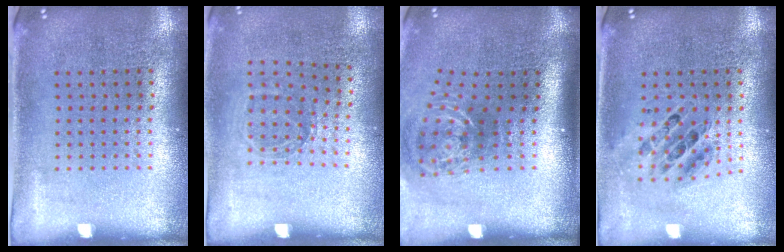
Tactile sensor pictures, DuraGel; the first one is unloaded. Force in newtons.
{"total": 1.1, "press": 0.9, "slide": 0.6}
{"total": 2.0, "press": 1.2, "slide": 1.6}
{"total": 0.7, "press": 0.7, "slide": 0.1}